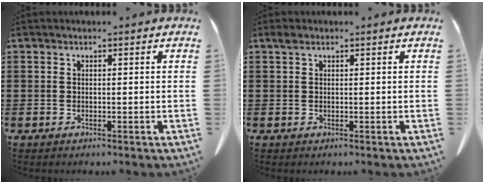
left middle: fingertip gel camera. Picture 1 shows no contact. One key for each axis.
{"total": 0.8, "fx": 0.5, "fy": 0.5, "fz": 0.5, "tx": -0.004, "ty": -0.001, "tz": 0.009}